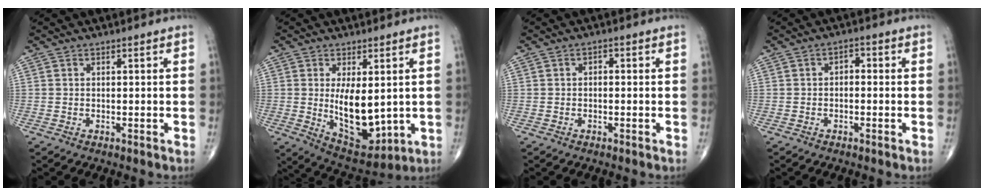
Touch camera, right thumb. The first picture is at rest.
{"total": 11.9, "force": [0.3, 5.9, 10.4], "torque": [-0.134, -0.026, 0.028]}
{"total": 1.1, "force": [-0.1, 0.7, 0.8], "torque": [-0.006, 0.003, -0.006]}
{"total": 2.1, "force": [-0.2, 1.4, 1.6], "torque": [-0.013, 0.011, -0.011]}